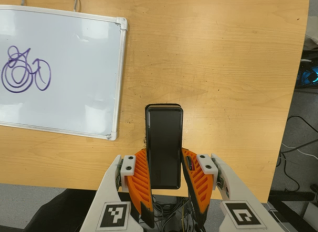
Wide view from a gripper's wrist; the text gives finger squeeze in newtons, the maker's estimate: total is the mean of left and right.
{"total": 4.2, "left": 2.9, "right": 5.5}